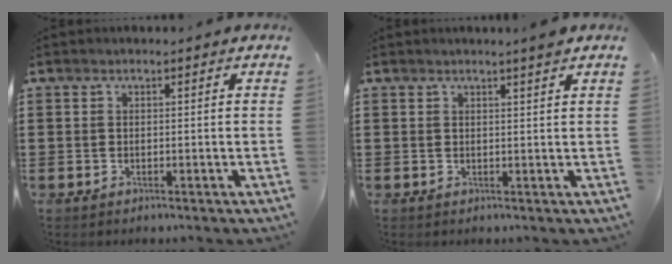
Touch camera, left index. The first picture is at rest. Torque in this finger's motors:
{"motor_torque": [0.31, -0.29, 0.20, 0.05]}